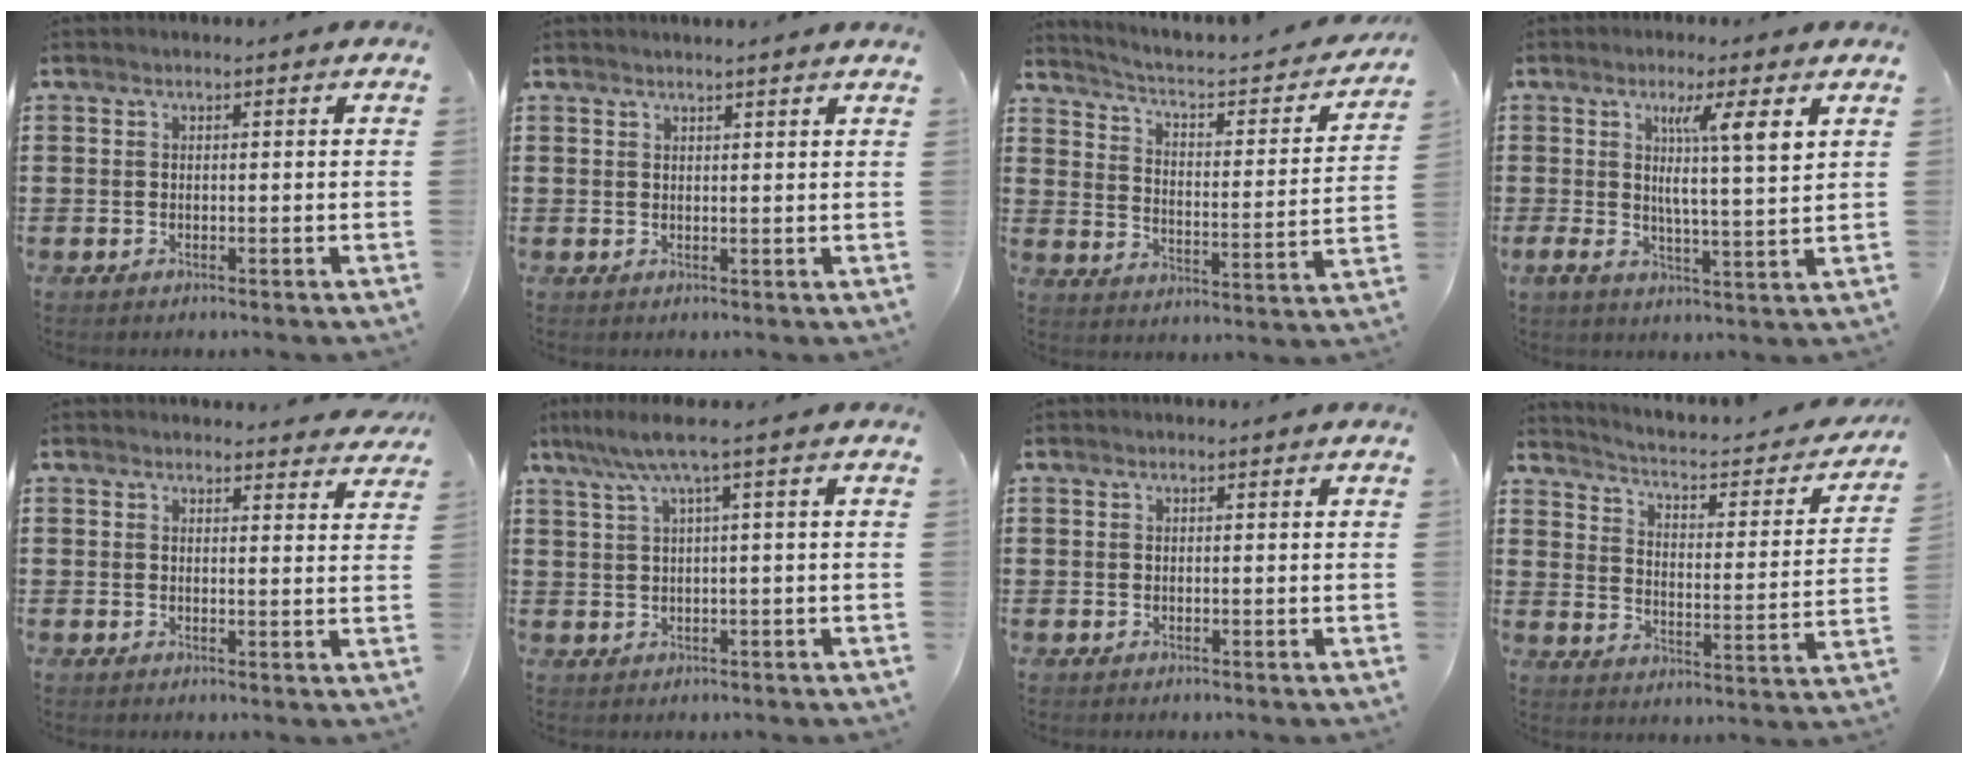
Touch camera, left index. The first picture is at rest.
{"total": 1.4, "force": [1.3, -0.3, 0.3], "torque": [-0.007, -0.003, 0.026]}
{"total": 2.8, "force": [2.1, 0.5, 1.8], "torque": [-0.052, -0.028, 0.022]}
{"total": 8.3, "force": [3.5, 0.9, 7.5], "torque": [-0.137, -0.009, 0.052]}
{"total": 2.1, "force": [2.0, 0.5, -0.1], "torque": [0.003, -0.007, 0.038]}
{"total": 4.5, "force": [1.2, -0.1, 4.4], "torque": [-0.094, -0.004, 0.016]}
{"total": 0.0}
{"total": 2.3, "force": [1.8, 0.3, 1.4], "torque": [-0.043, -0.028, 0.018]}